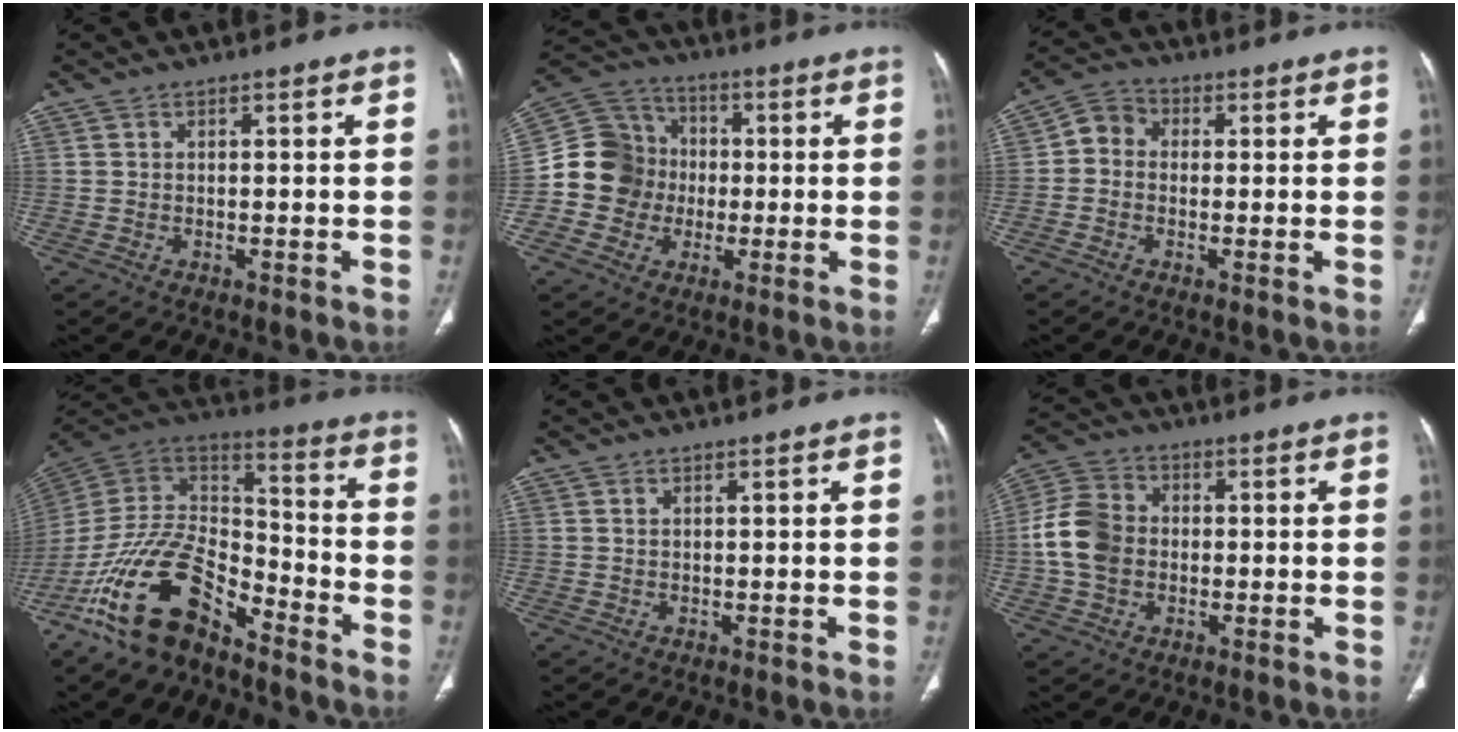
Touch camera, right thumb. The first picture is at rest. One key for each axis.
{"total": 12.4, "fx": -1.4, "fy": 11.7, "fz": 3.9, "tx": -0.044, "ty": 0.034, "tz": -0.030}
{"total": 5.0, "fx": -0.1, "fy": 4.3, "fz": 2.5, "tx": -0.029, "ty": 0.016, "tz": -0.019}
{"total": 19.1, "fx": -12.5, "fy": 8.8, "fz": 11.5, "tx": -0.192, "ty": 0.086, "tz": -0.233}
{"total": 0.0}
{"total": 9.8, "fx": -0.6, "fy": 7.8, "fz": 5.9, "tx": -0.107, "ty": 0.022, "tz": -0.018}